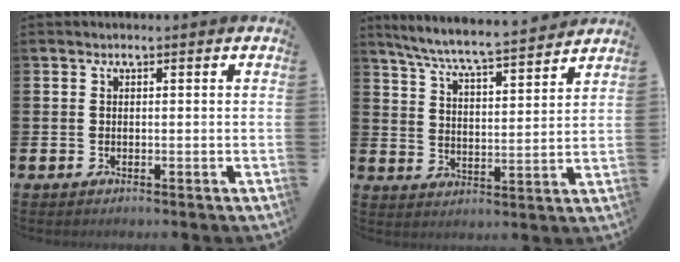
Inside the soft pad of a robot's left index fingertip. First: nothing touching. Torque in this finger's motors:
{"motor_torque": [0.74, -1.05, 0.55, 0.21]}